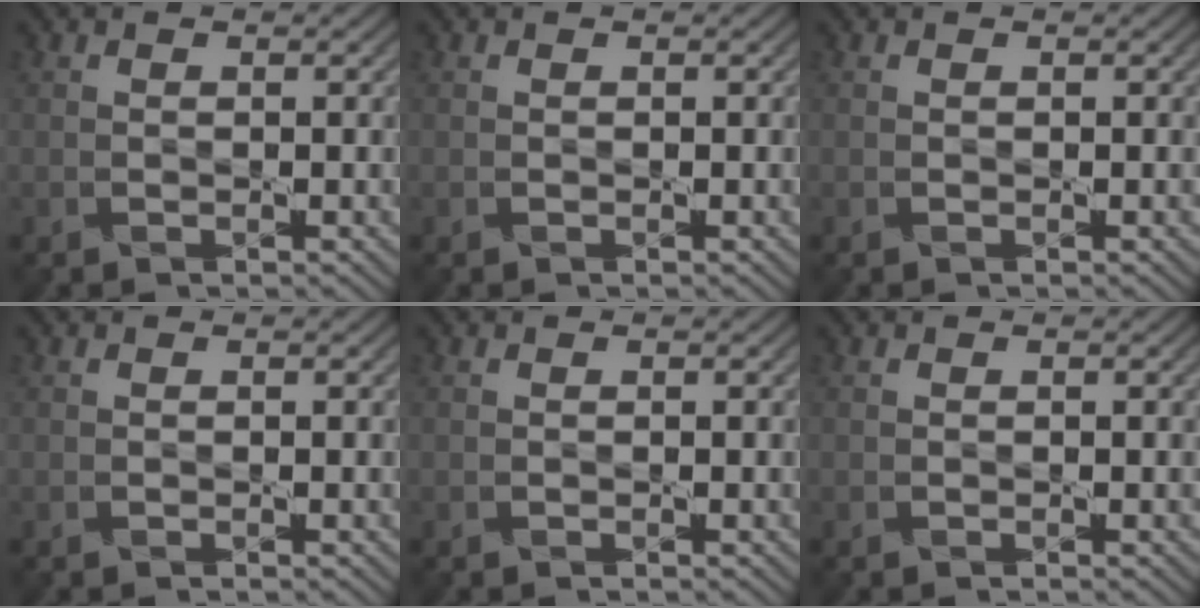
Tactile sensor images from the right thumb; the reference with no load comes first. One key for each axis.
{"total": 0.0}
{"total": 0.0}
{"total": 0.0}
{"total": 0.0}
{"total": 0.0}